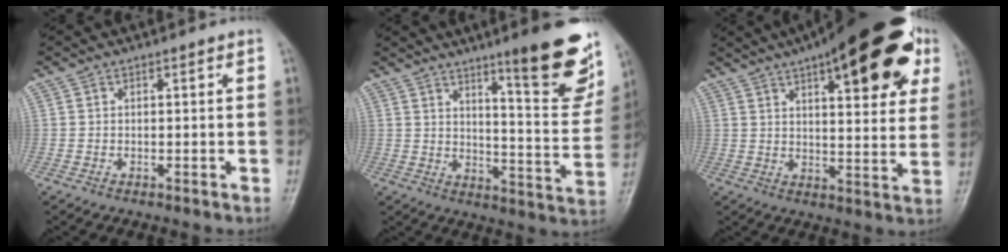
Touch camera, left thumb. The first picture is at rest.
{"total": 16.9, "force": [10.7, 2.7, 12.8], "torque": [-0.134, -0.077, 0.158]}
{"total": 25.1, "force": [12.3, 8.4, 20.2], "torque": [-0.256, -0.007, 0.168]}